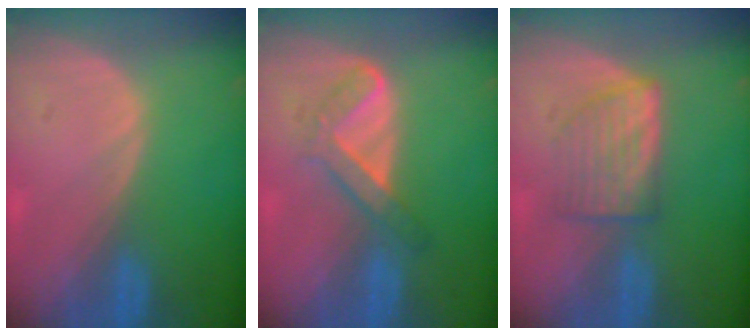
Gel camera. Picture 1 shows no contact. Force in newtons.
{"total": 4.6, "press": 4.6, "slide": 0.6}
{"total": 5.4, "press": 5.4, "slide": 0.3}